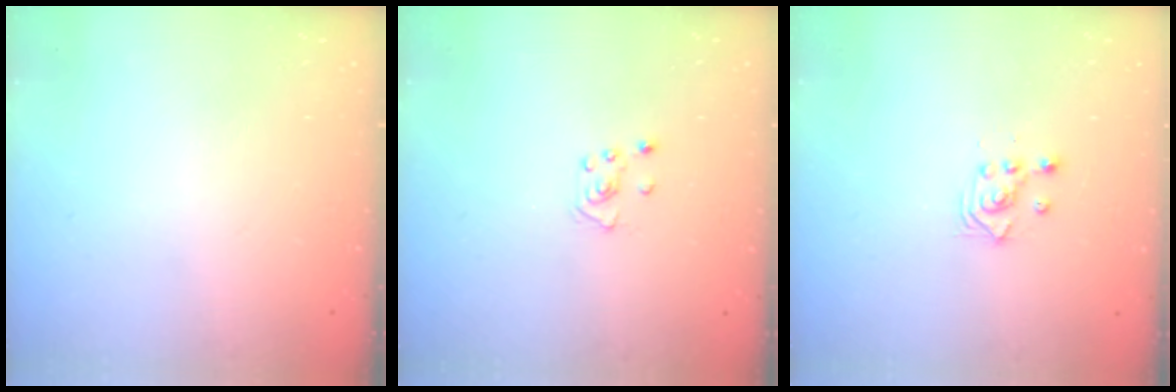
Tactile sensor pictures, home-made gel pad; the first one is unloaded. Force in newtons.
{"total": 2.8, "press": 2.8, "slide": 0.3}
{"total": 2.3, "press": 2.3, "slide": 0.3}